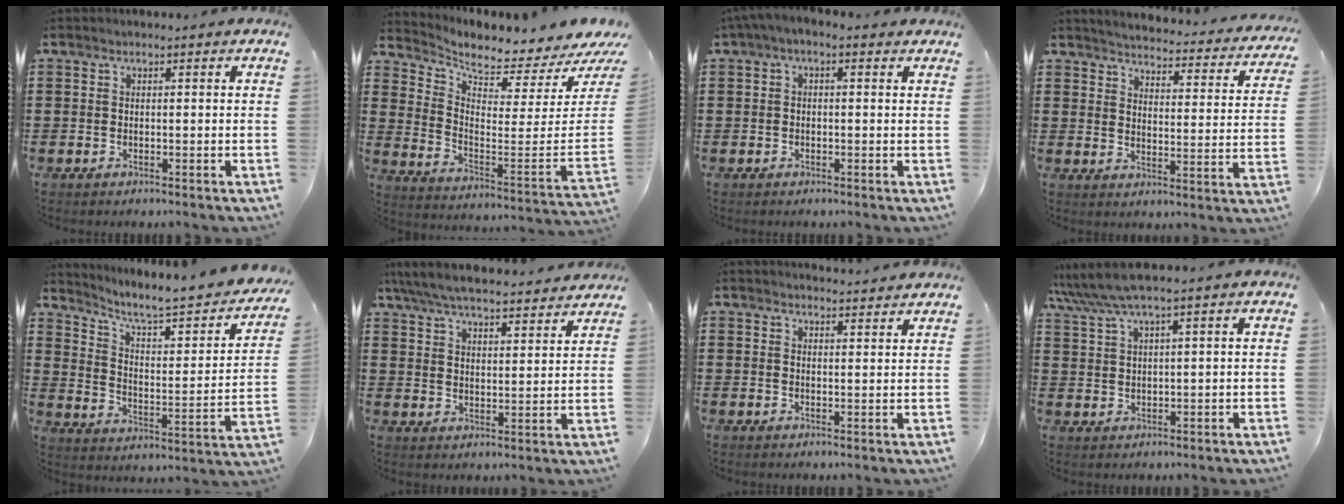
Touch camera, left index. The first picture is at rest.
{"total": 3.8, "force": [3.4, 0.2, 1.5], "torque": [-0.046, -0.060, 0.054]}
{"total": 1.5, "force": [-0.6, 0.5, 1.2], "torque": [-0.023, 0.001, -0.013]}
{"total": 3.3, "force": [3.2, -0.5, 0.6], "torque": [-0.033, -0.035, 0.048]}
{"total": 5.7, "force": [4.8, 0.4, 3.1], "torque": [-0.079, -0.048, 0.072]}
{"total": 6.4, "force": [6.1, 0.2, 2.0], "torque": [-0.064, -0.032, 0.108]}
{"total": 2.2, "force": [2.2, -0.3, 0.0], "torque": [-0.007, -0.008, 0.044]}
{"total": 4.6, "force": [3.2, 0.2, 3.3], "torque": [-0.080, -0.006, 0.053]}